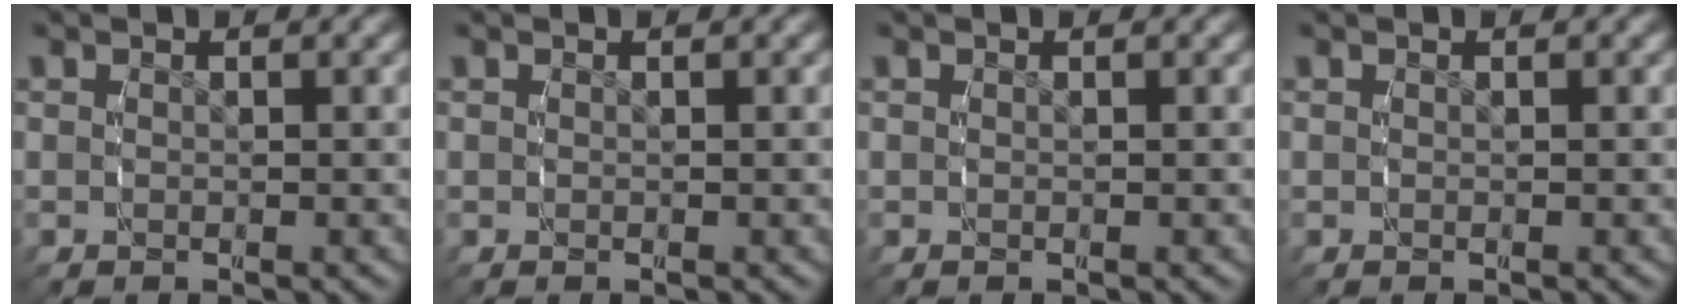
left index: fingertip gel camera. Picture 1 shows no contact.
{"total": 0.0}
{"total": 0.0}
{"total": 0.0}